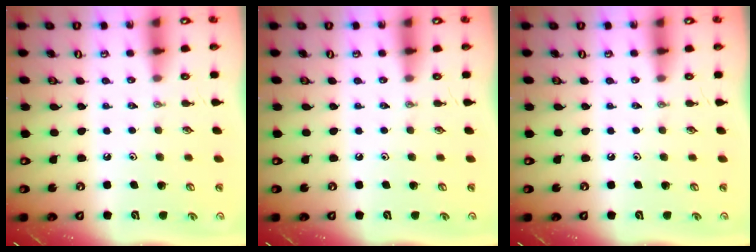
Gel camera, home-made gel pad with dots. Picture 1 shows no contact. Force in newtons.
{"total": 0.0}
{"total": 0.0}